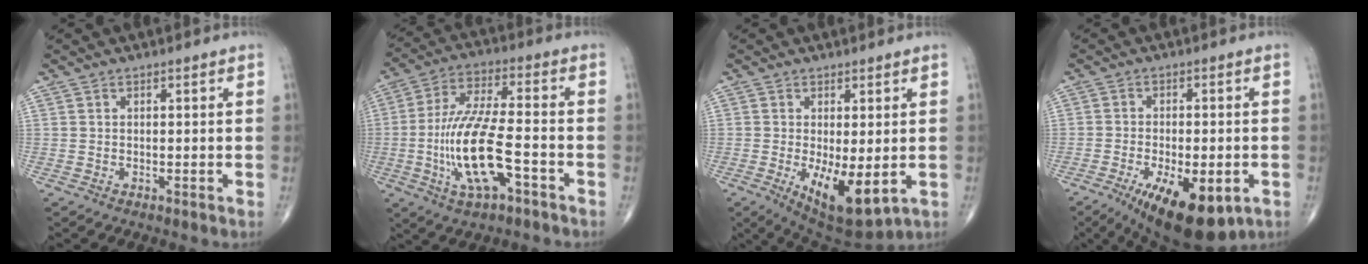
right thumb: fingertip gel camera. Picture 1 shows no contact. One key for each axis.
{"total": 15.4, "fx": -4.6, "fy": 5.0, "fz": 13.8, "tx": -0.281, "ty": 0.027, "tz": -0.081}
{"total": 10.3, "fx": -2.1, "fy": 4.1, "fz": 9.2, "tx": -0.138, "ty": -0.024, "tz": -0.018}
{"total": 15.2, "fx": -6.8, "fy": 6.2, "fz": 12.1, "tx": -0.173, "ty": -0.002, "tz": -0.089}